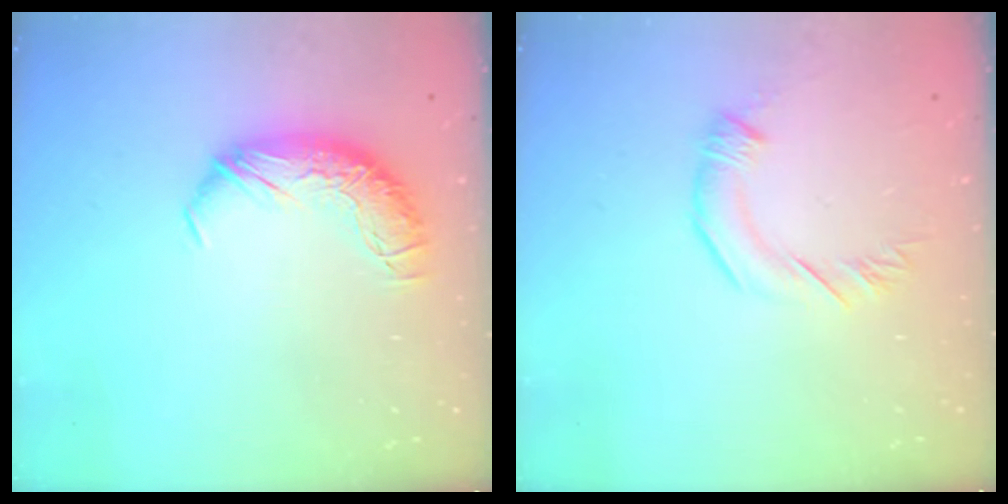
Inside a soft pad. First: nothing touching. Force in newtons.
{"total": 3.0, "press": 2.9, "slide": 0.5}